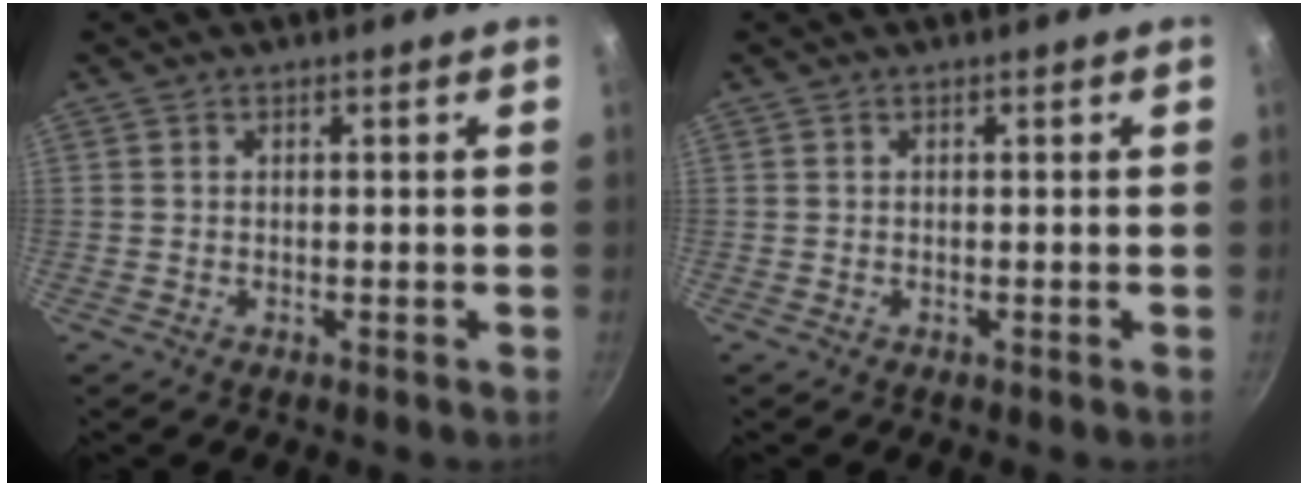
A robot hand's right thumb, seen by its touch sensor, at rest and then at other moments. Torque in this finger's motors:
{"motor_torque": [0.00, 0.00, 0.13, -0.13, 0.00]}